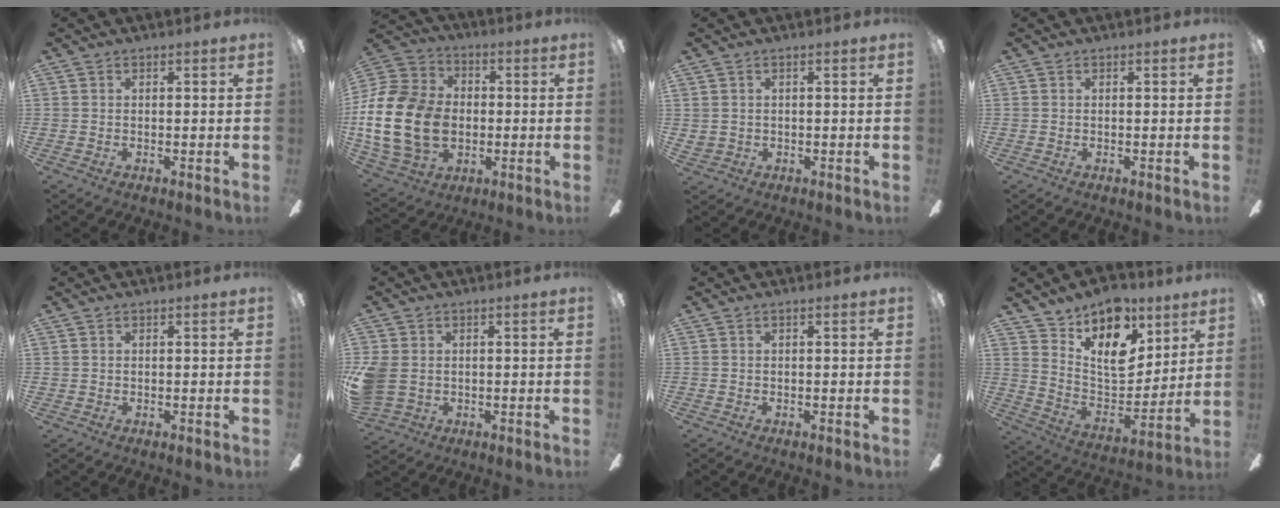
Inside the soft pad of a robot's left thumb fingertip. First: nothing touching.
{"total": 20.6, "force": [-2.3, 15.5, 13.5], "torque": [-0.291, 0.027, -0.029]}
{"total": 1.2, "force": [0.5, 1.0, 0.2], "torque": [-0.006, 0.002, 0.008]}
{"total": 0.0}
{"total": 0.6, "force": [0.4, 0.5, -0.1], "torque": [0.000, 0.001, 0.008]}
{"total": 7.1, "force": [0.3, 6.0, 3.8], "torque": [-0.097, 0.014, 0.012]}
{"total": 0.0}
{"total": 16.4, "force": [10.6, 9.2, 8.5], "torque": [-0.135, -0.074, 0.193]}